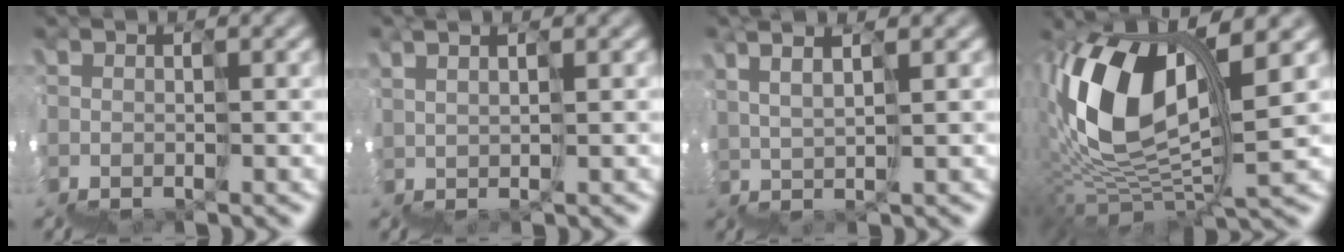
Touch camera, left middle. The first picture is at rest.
{"total": 3.4, "force": [3.4, -0.4, 0.7], "torque": [0.001, 0.029, 0.065]}
{"total": 4.6, "force": [4.4, -0.9, 0.7], "torque": [-0.003, 0.037, 0.085]}
{"total": 8.0, "force": [5.9, 1.8, 5.0], "torque": [-0.122, 0.038, 0.105]}